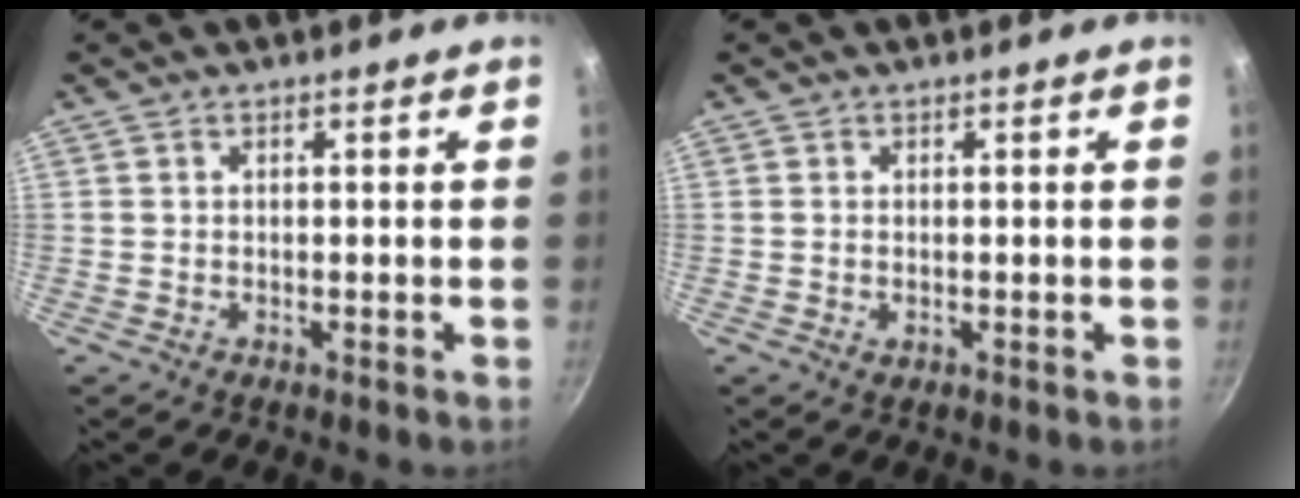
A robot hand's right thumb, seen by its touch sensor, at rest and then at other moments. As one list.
[{"total": 0.7, "force": [0.1, 0.5, 0.5], "torque": [-0.007, -0.001, 0.000]}]